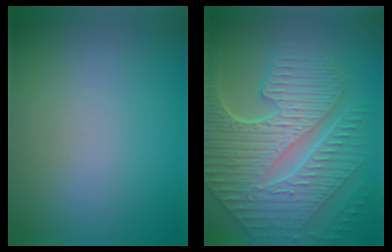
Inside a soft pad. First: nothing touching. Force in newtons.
{"total": 10.4, "press": 7.1, "slide": 7.6}